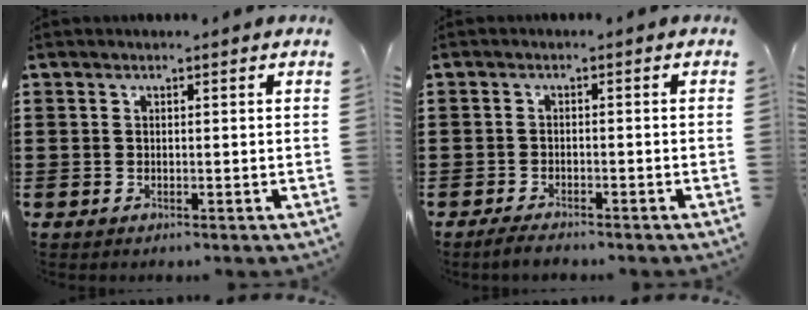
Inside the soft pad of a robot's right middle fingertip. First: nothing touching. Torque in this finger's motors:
{"motor_torque": [0.55, -0.27, 0.00, 0.03]}